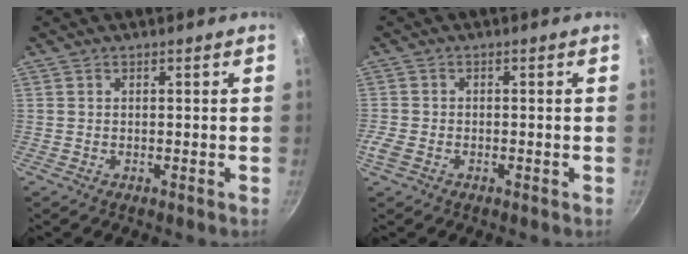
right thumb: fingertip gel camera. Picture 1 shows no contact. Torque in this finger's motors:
{"motor_torque": [-0.13, -0.30, 0.26, 0.07, -0.06]}